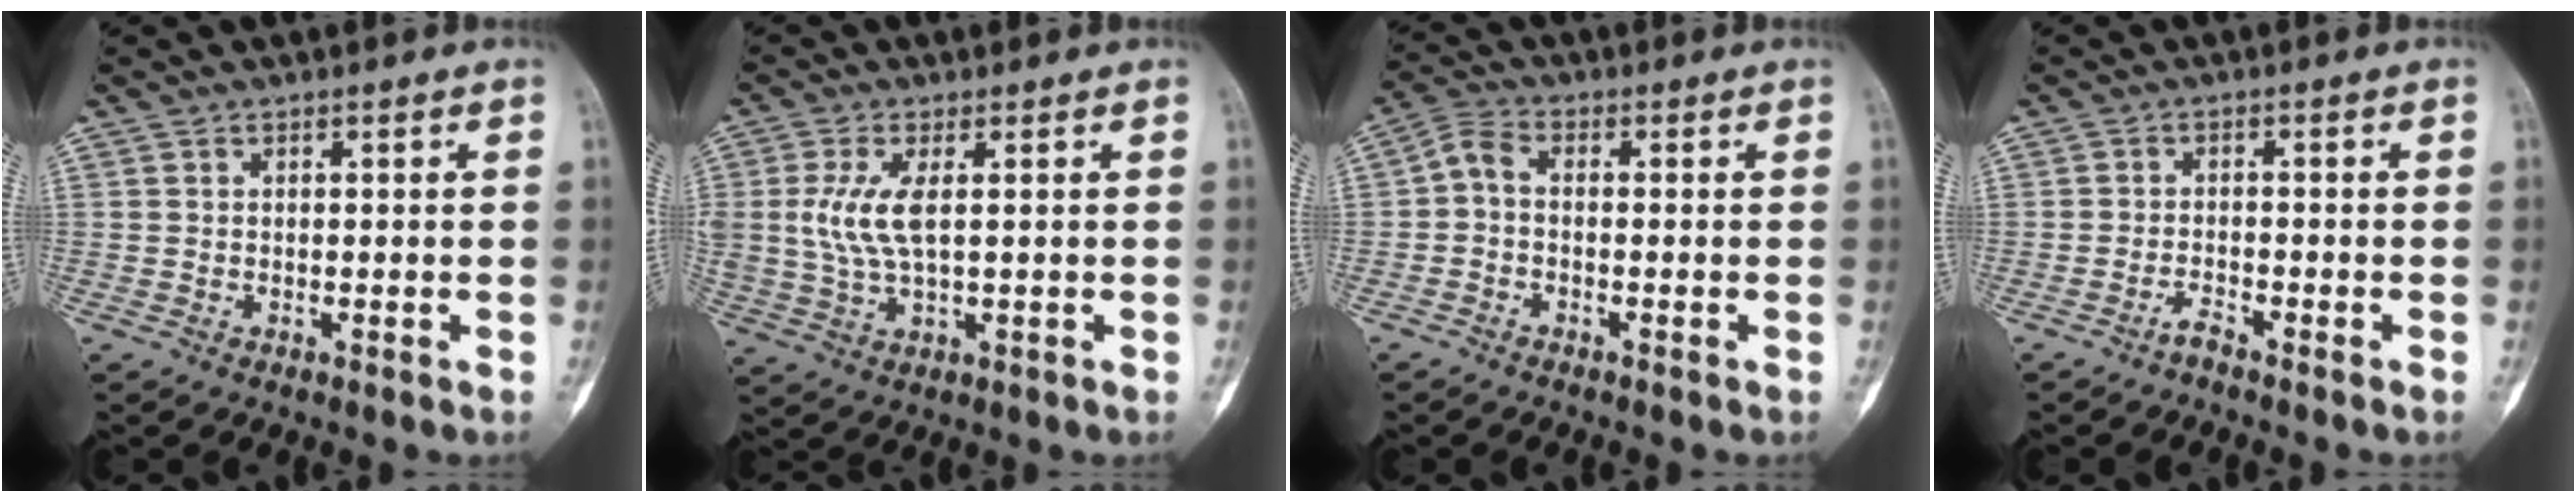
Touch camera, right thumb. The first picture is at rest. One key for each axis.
{"total": 7.6, "fx": 1.3, "fy": 3.0, "fz": 6.9, "tx": -0.168, "ty": -0.005, "tz": 0.032}
{"total": 3.6, "fx": -0.8, "fy": 2.1, "fz": 2.8, "tx": -0.057, "ty": 0.015, "tz": -0.028}
{"total": 1.9, "fx": -1.7, "fy": 0.2, "fz": 0.6, "tx": -0.012, "ty": 0.011, "tz": -0.035}